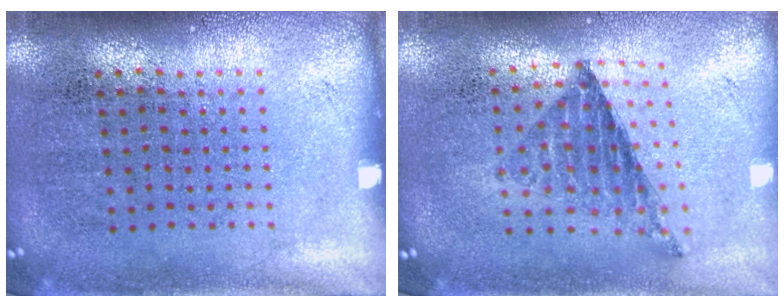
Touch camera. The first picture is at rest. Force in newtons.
{"total": 0.8, "press": 0.8, "slide": 0.1}